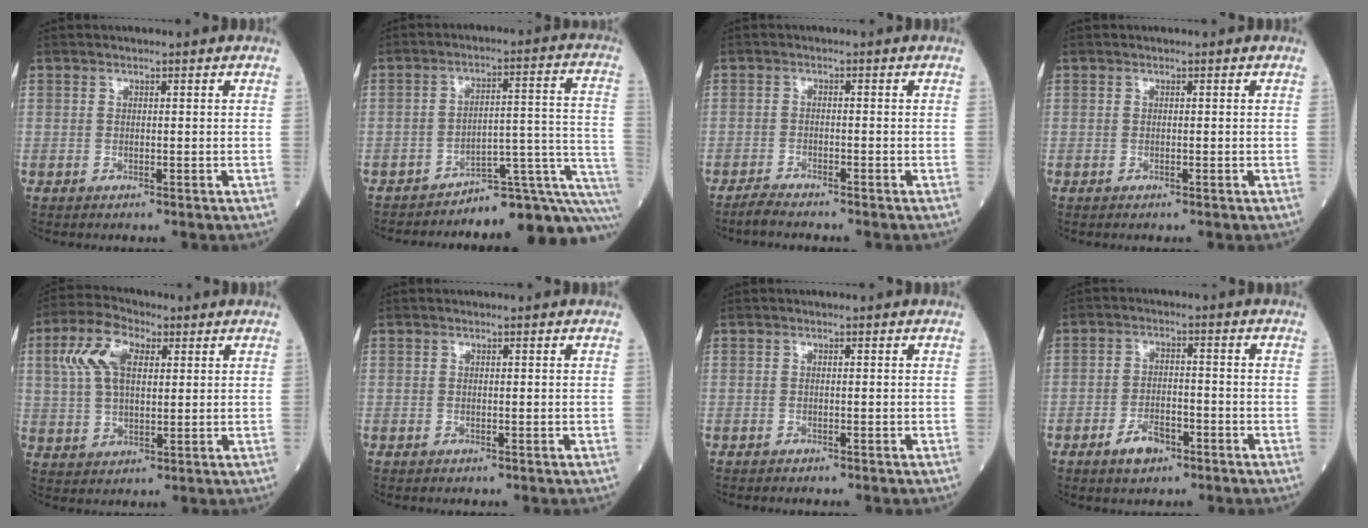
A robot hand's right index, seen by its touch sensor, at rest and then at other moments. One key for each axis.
{"total": 14.2, "fx": -12.9, "fy": 1.8, "fz": 5.6, "tx": -0.012, "ty": 0.065, "tz": -0.168}
{"total": 2.5, "fx": -2.4, "fy": -0.2, "fz": 0.8, "tx": -0.024, "ty": -0.009, "tz": -0.044}
{"total": 0.0}
{"total": 9.2, "fx": 3.1, "fy": 4.5, "fz": 7.3, "tx": -0.161, "ty": 0.024, "tz": 0.060}
{"total": 0.0}
{"total": 0.6, "fx": -0.6, "fy": 0.1, "fz": 0.3, "tx": -0.003, "ty": -0.002, "tz": -0.010}
{"total": 4.6, "fx": -2.8, "fy": 2.1, "fz": 2.9, "tx": -0.053, "ty": 0.003, "tz": -0.046}